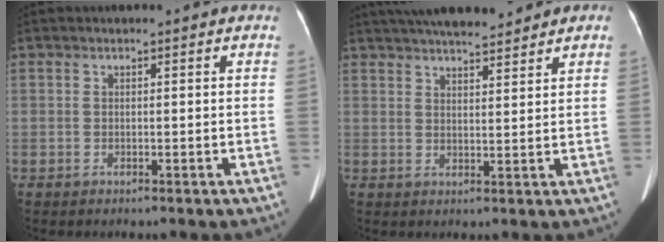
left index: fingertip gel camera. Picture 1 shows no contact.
{"total": 11.2, "force": [9.7, 1.9, 5.2], "torque": [-0.081, 0.018, 0.146]}